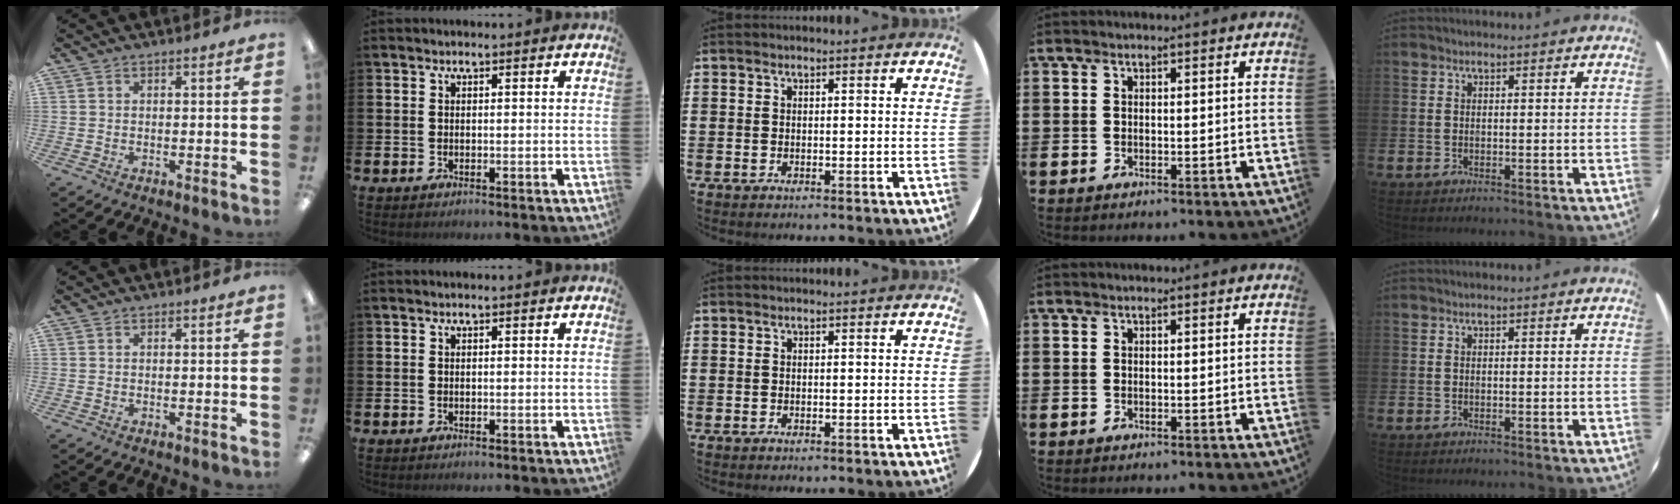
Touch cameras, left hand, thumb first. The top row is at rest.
{}